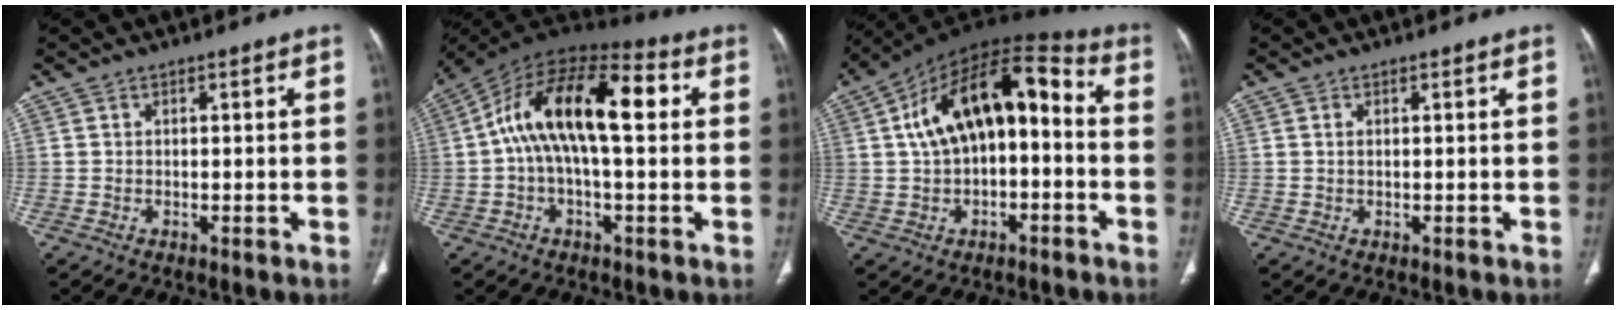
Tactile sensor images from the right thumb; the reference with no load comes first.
{"total": 18.9, "force": [2.7, 8.1, 16.9], "torque": [-0.284, 0.048, 0.033]}
{"total": 17.5, "force": [1.0, 9.3, 14.8], "torque": [-0.225, 0.056, 0.011]}
{"total": 0.8, "force": [0.2, 0.4, 0.6], "torque": [-0.017, 0.003, 0.007]}